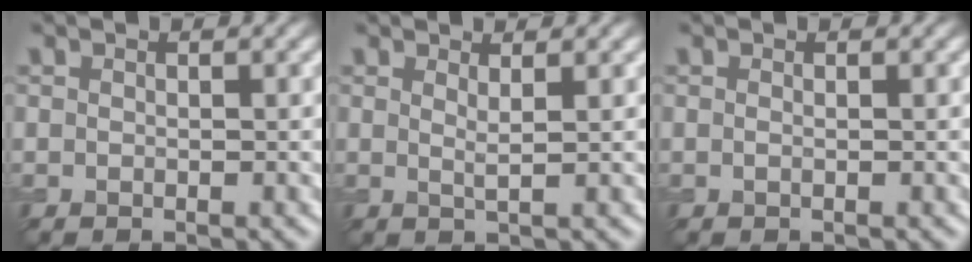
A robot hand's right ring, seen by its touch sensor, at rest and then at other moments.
{"total": 1.2, "force": [0.7, 0.2, 1.0], "torque": [-0.014, -0.003, 0.008]}
{"total": 0.0}